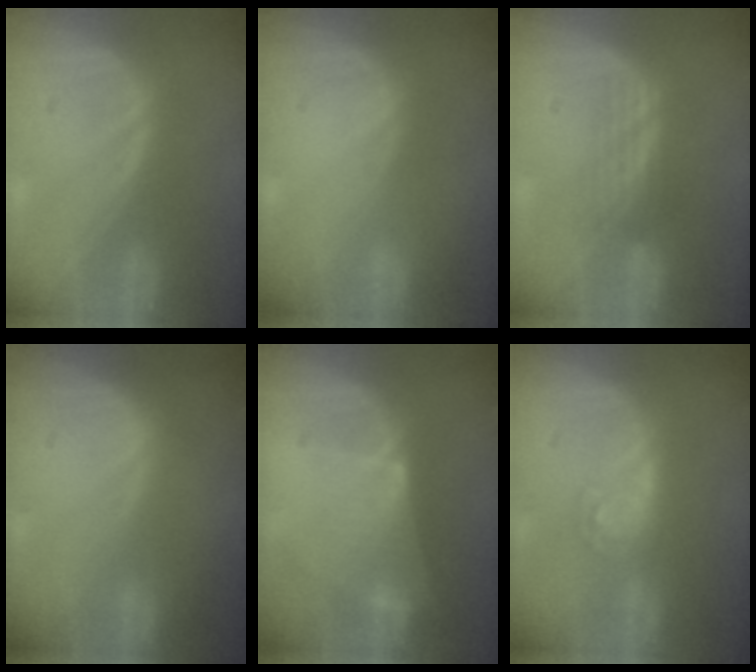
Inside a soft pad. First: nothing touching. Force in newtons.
{"total": 0.0}
{"total": 2.9, "press": 2.6, "slide": 1.3}
{"total": 0.0}
{"total": 6.5, "press": 5.9, "slide": 2.9}
{"total": 4.1, "press": 4.1, "slide": 0.1}